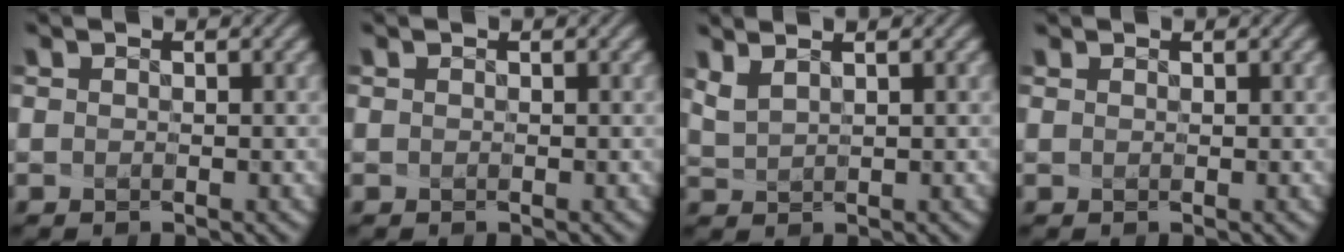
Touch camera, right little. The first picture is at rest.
{"total": 0.0}
{"total": 2.0, "force": [1.5, 0.5, 1.2], "torque": [-0.045, 0.011, 0.039]}
{"total": 0.5, "force": [0.1, -0.2, -0.5], "torque": [0.005, 0.006, 0.002]}